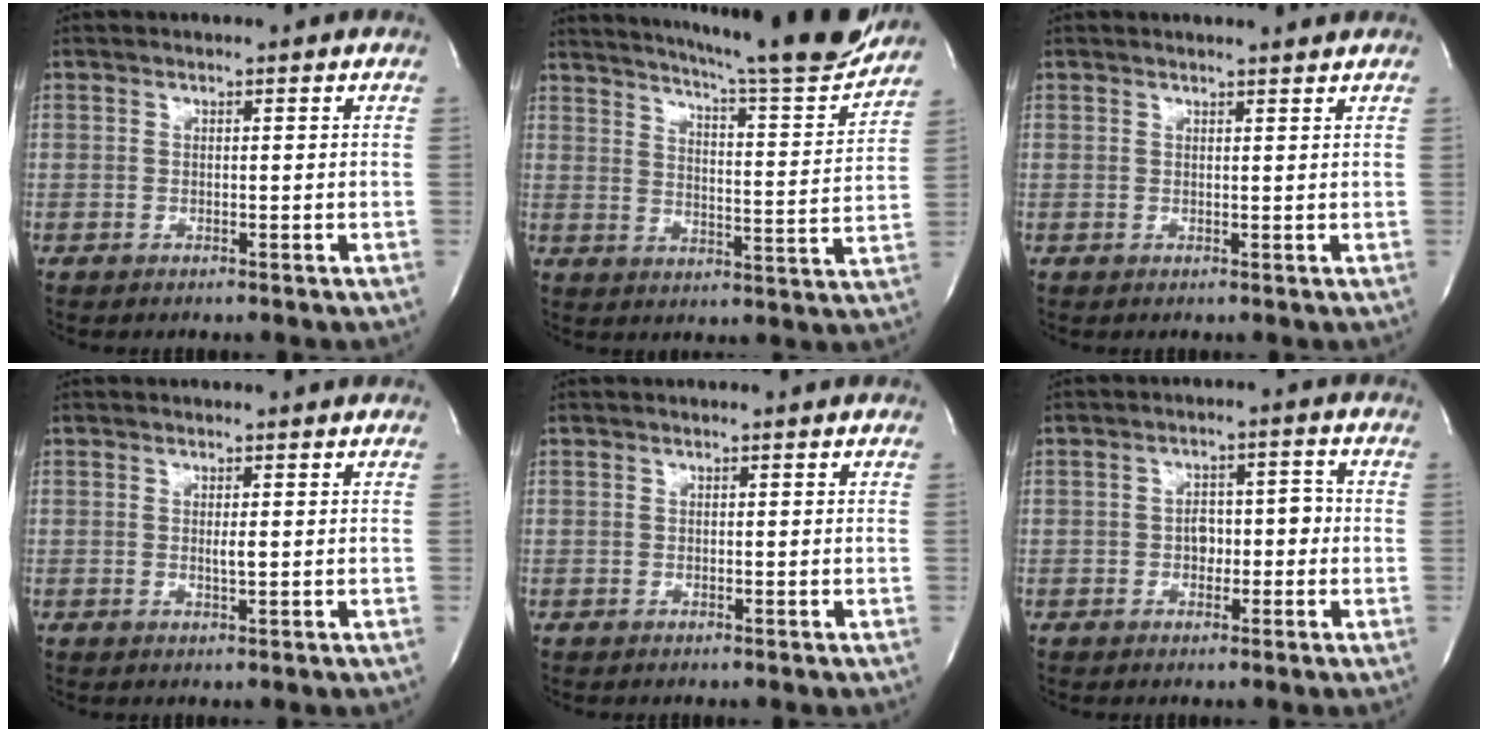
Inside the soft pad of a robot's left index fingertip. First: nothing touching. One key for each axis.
{"total": 20.5, "fx": 18.5, "fy": 0.6, "fz": 8.7, "tx": -0.137, "ty": -0.059, "tz": 0.236}
{"total": 1.7, "fx": 1.7, "fy": -0.3, "fz": 0.1, "tx": -0.009, "ty": -0.007, "tz": 0.017}
{"total": 1.0, "fx": -0.2, "fy": 0.1, "fz": 1.0, "tx": -0.023, "ty": -0.006, "tz": -0.004}
{"total": 0.0}
{"total": 4.2, "fx": -1.2, "fy": 2.6, "fz": 3.1, "tx": -0.044, "ty": 0.019, "tz": -0.020}